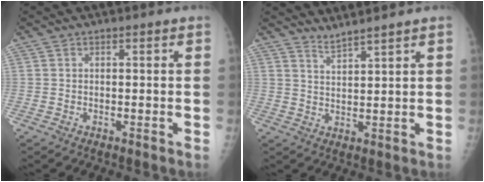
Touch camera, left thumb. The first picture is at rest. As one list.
[{"total": 3.3, "force": [3.1, -0.7, 0.8], "torque": [-0.019, -0.027, 0.066]}]